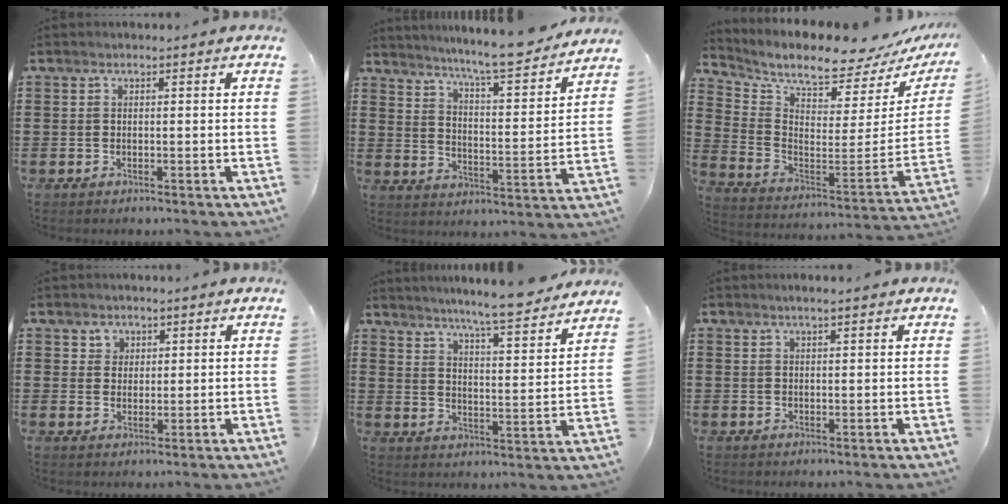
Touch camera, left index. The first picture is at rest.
{"total": 7.8, "force": [7.2, -0.8, 2.7], "torque": [-0.064, -0.060, 0.117]}
{"total": 7.2, "force": [6.5, 0.7, 2.9], "torque": [-0.085, -0.070, 0.105]}
{"total": 2.2, "force": [1.3, 1.8, 0.0], "torque": [0.000, 0.003, 0.022]}
{"total": 7.0, "force": [6.5, -0.8, 2.6], "torque": [-0.058, -0.051, 0.104]}
{"total": 1.4, "force": [1.2, 0.1, 0.8], "torque": [-0.017, 0.001, 0.021]}